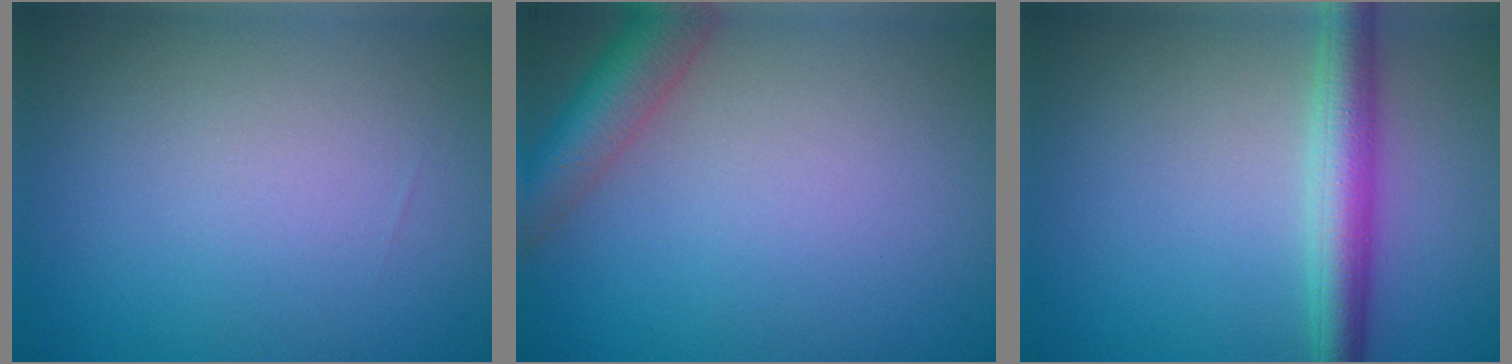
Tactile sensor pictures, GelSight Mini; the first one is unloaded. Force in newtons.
{"total": 4.6, "press": 4.6, "slide": 0.3}
{"total": 4.4, "press": 4.4, "slide": 0.1}